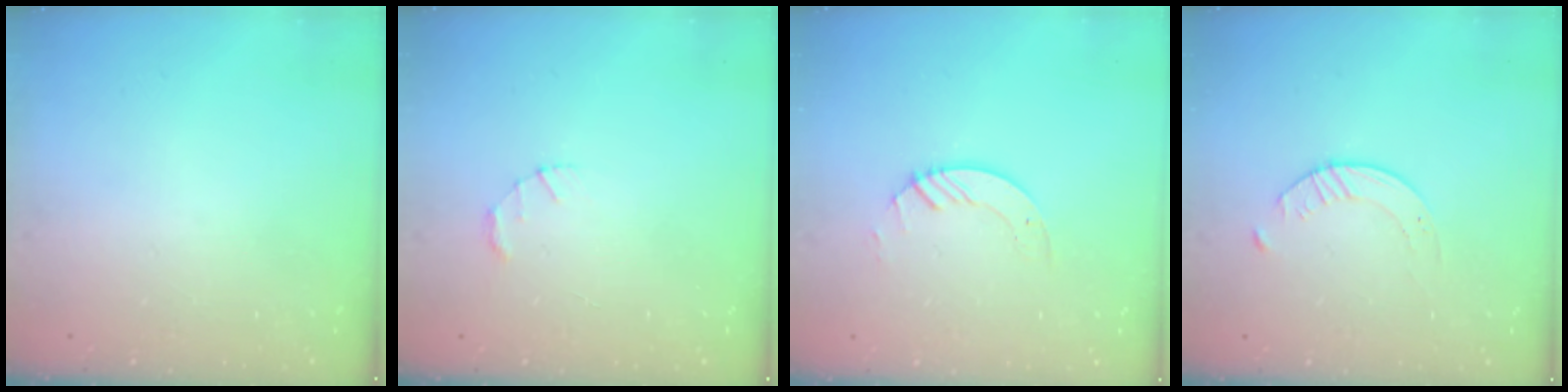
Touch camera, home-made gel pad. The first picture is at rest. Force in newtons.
{"total": 1.5, "press": 1.5, "slide": 0.3}
{"total": 2.6, "press": 2.6, "slide": 0.3}
{"total": 3.5, "press": 3.5, "slide": 0.4}